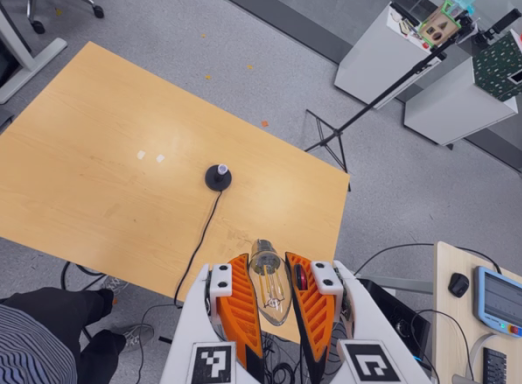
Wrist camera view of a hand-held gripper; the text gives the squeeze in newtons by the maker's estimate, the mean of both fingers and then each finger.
{"total": 22.8, "left": 25.1, "right": 20.6}